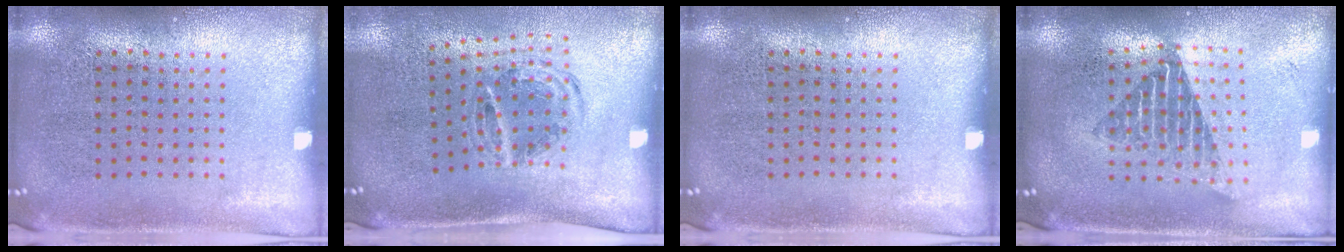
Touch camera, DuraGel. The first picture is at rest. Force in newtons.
{"total": 1.1, "press": 1.0, "slide": 0.5}
{"total": 0.0}
{"total": 1.7, "press": 1.4, "slide": 1.0}